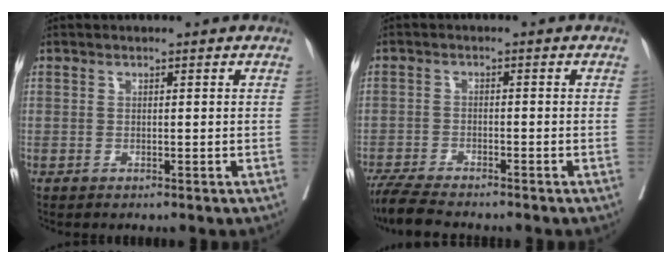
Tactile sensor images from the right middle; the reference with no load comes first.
{"total": 7.3, "force": [-6.4, 0.6, 3.4], "torque": [-0.060, -0.022, -0.112]}